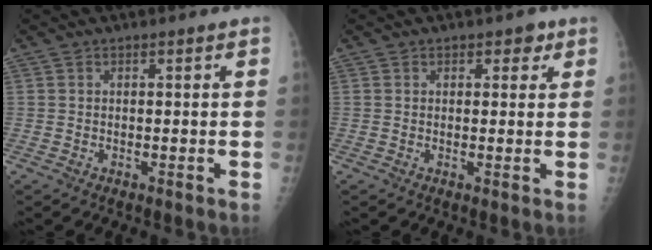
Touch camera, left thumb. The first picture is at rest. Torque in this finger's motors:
{"motor_torque": [0.00, 0.16, -0.06, 0.26, 0.04]}